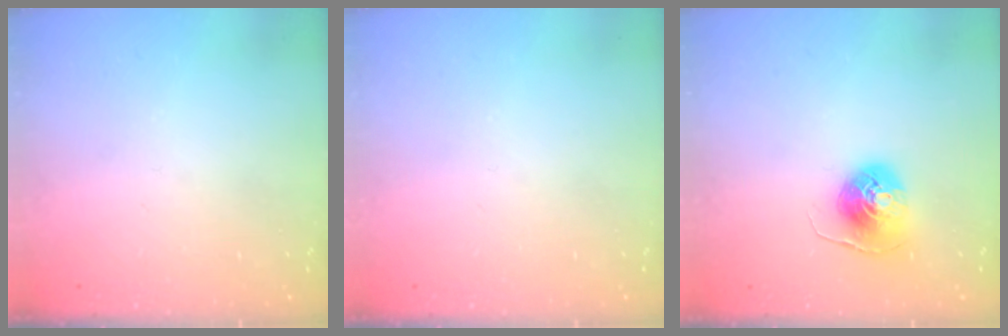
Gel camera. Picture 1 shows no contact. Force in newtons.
{"total": 0.0}
{"total": 8.1, "press": 8.1, "slide": 0.4}